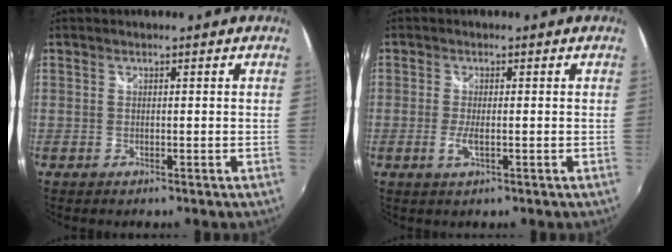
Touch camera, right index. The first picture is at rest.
{"total": 2.8, "force": [-0.8, 0.5, 2.7], "torque": [-0.058, -0.006, -0.014]}